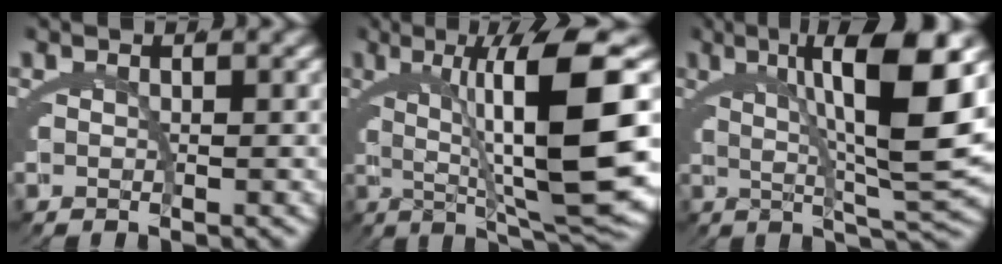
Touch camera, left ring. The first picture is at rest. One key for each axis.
{"total": 14.0, "fx": 2.1, "fy": 2.8, "fz": 13.5, "tx": -0.172, "ty": 0.016, "tz": 0.039}
{"total": 12.0, "fx": 3.8, "fy": 1.6, "fz": 11.2, "tx": -0.137, "ty": 0.021, "tz": 0.056}